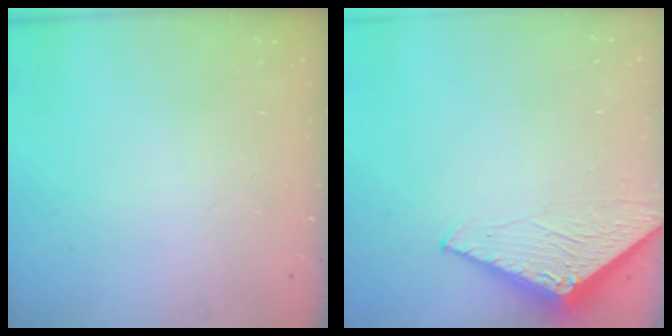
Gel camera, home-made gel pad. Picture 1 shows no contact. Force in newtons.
{"total": 2.8, "press": 2.8, "slide": 0.2}